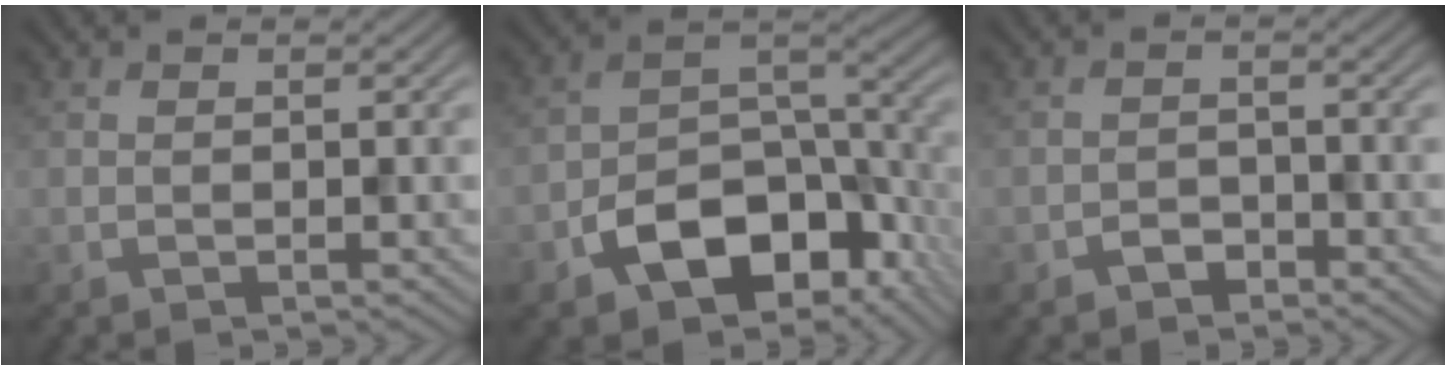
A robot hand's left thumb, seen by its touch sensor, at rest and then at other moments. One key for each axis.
{"total": 12.7, "fx": -6.5, "fy": 7.5, "fz": 7.9, "tx": -0.129, "ty": -0.025, "tz": -0.118}
{"total": 1.9, "fx": -1.5, "fy": 1.1, "fz": 0.6, "tx": -0.007, "ty": 0.003, "tz": -0.031}